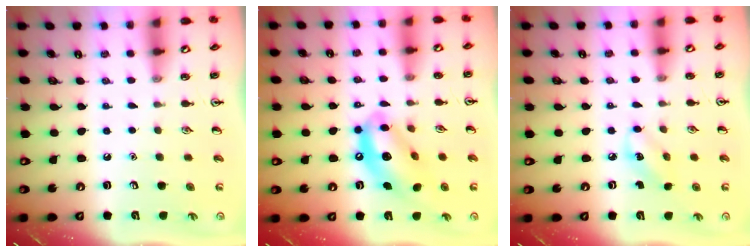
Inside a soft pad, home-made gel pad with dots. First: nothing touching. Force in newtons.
{"total": 12.6, "press": 12.0, "slide": 3.7}
{"total": 4.2, "press": 4.1, "slide": 1.1}